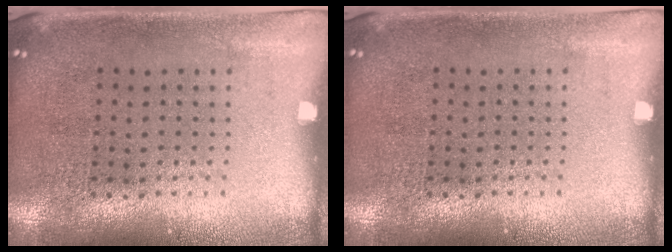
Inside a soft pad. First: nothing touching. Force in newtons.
{"total": 0.0}